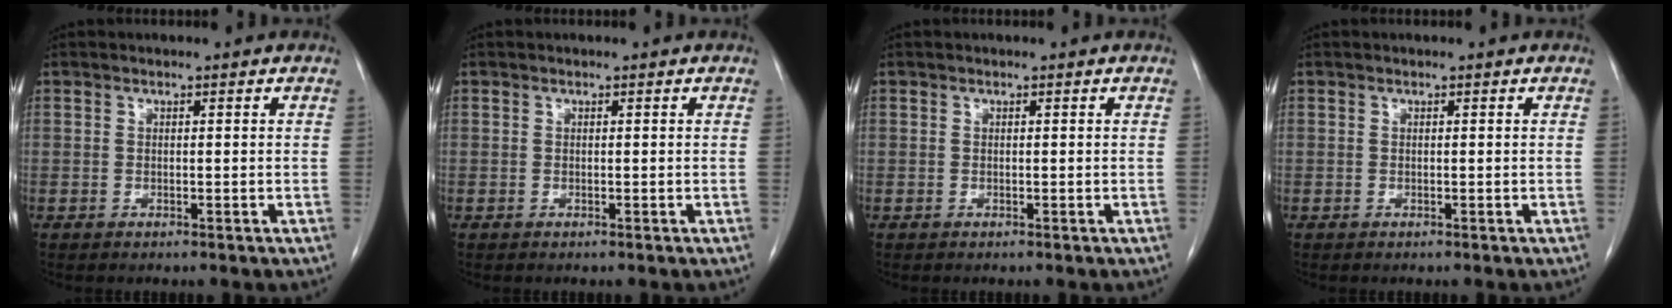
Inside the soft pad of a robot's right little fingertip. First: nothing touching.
{"total": 0.0}
{"total": 0.0}
{"total": 0.0}